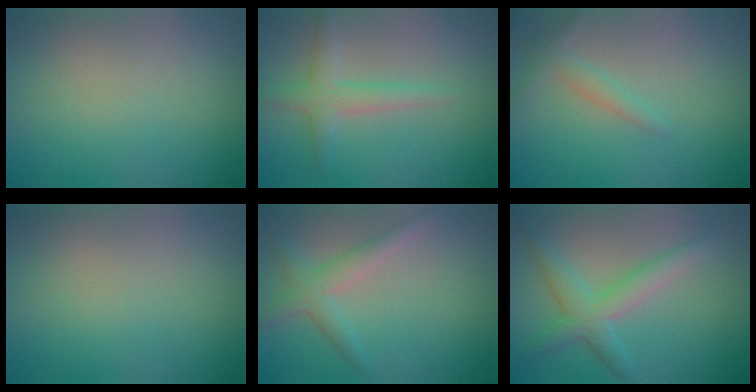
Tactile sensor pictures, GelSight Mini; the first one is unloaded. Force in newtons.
{"total": 2.4, "press": 2.4, "slide": 0.2}
{"total": 1.4, "press": 1.4, "slide": 0.1}
{"total": 0.0}
{"total": 2.5, "press": 2.5, "slide": 0.0}
{"total": 3.5, "press": 3.5, "slide": 0.2}